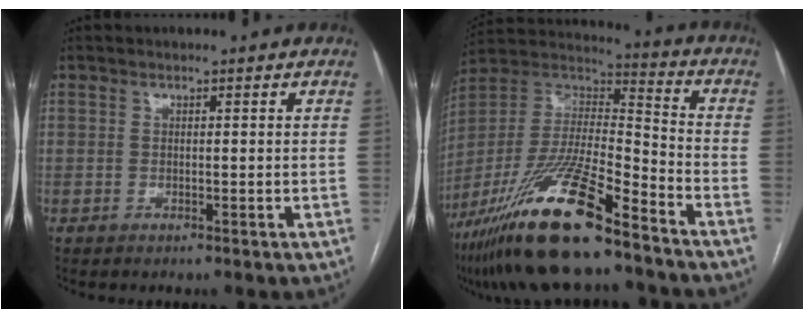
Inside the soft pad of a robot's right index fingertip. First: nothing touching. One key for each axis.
{"total": 22.1, "fx": -15.3, "fy": 3.2, "fz": 15.7, "tx": -0.326, "ty": -0.032, "tz": -0.281}